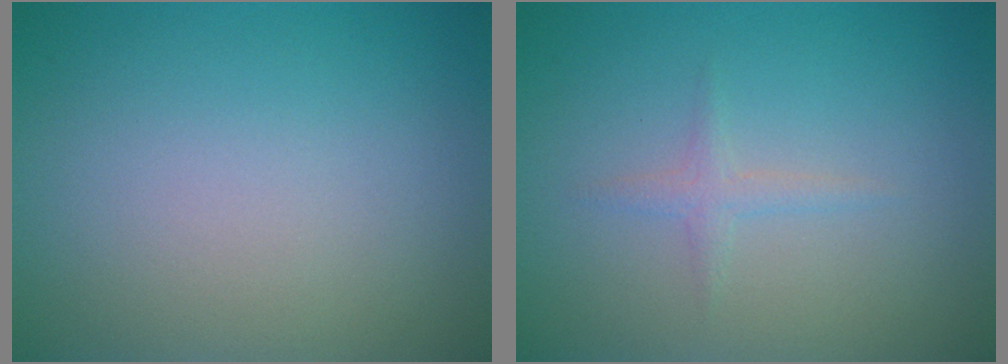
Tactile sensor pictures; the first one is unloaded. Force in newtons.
{"total": 1.1, "press": 1.1, "slide": 0.1}